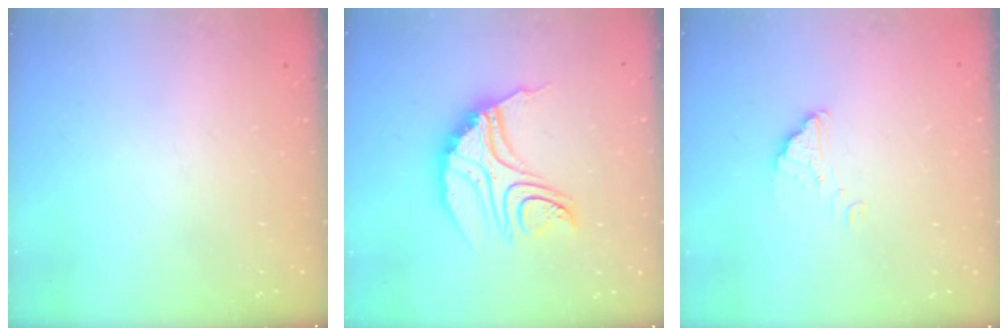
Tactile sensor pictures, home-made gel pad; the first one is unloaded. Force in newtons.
{"total": 13.8, "press": 13.7, "slide": 1.2}
{"total": 2.2, "press": 2.2, "slide": 0.1}